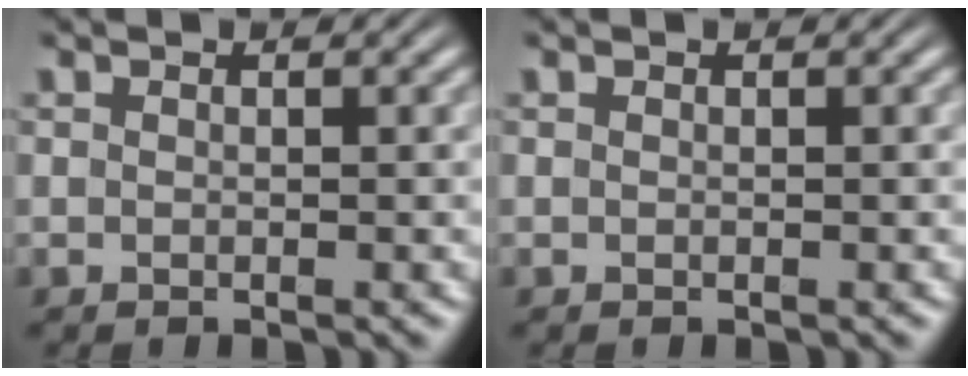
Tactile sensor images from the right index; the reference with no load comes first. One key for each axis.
{"total": 0.0}